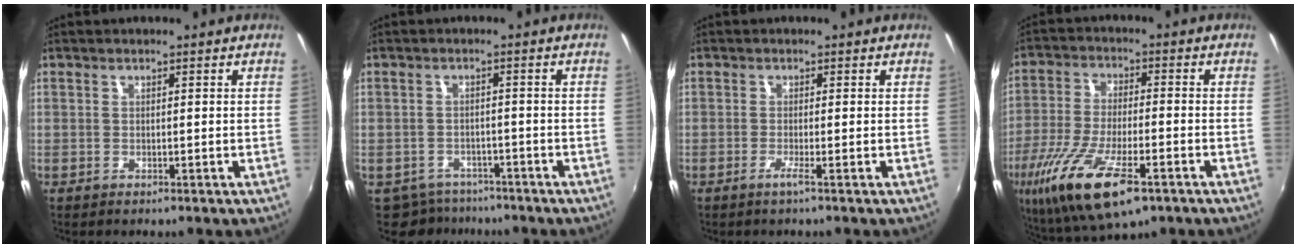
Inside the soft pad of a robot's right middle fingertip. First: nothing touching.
{"total": 5.7, "force": [-4.7, 3.3, 0.6], "torque": [-0.025, -0.001, -0.069]}
{"total": 1.3, "force": [-0.6, -0.5, 1.0], "torque": [-0.021, -0.006, -0.016]}
{"total": 17.7, "force": [-9.0, 5.9, 14.1], "torque": [-0.292, -0.055, -0.162]}